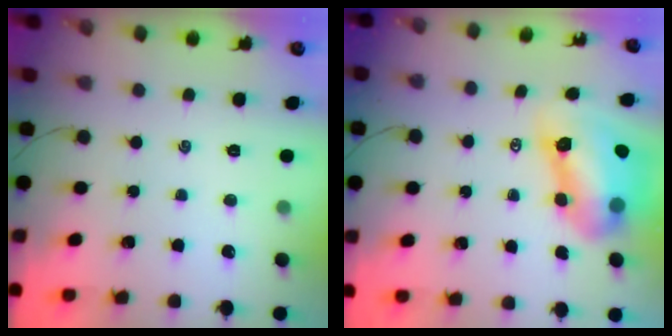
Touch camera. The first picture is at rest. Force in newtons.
{"total": 11.9, "press": 11.4, "slide": 3.4}